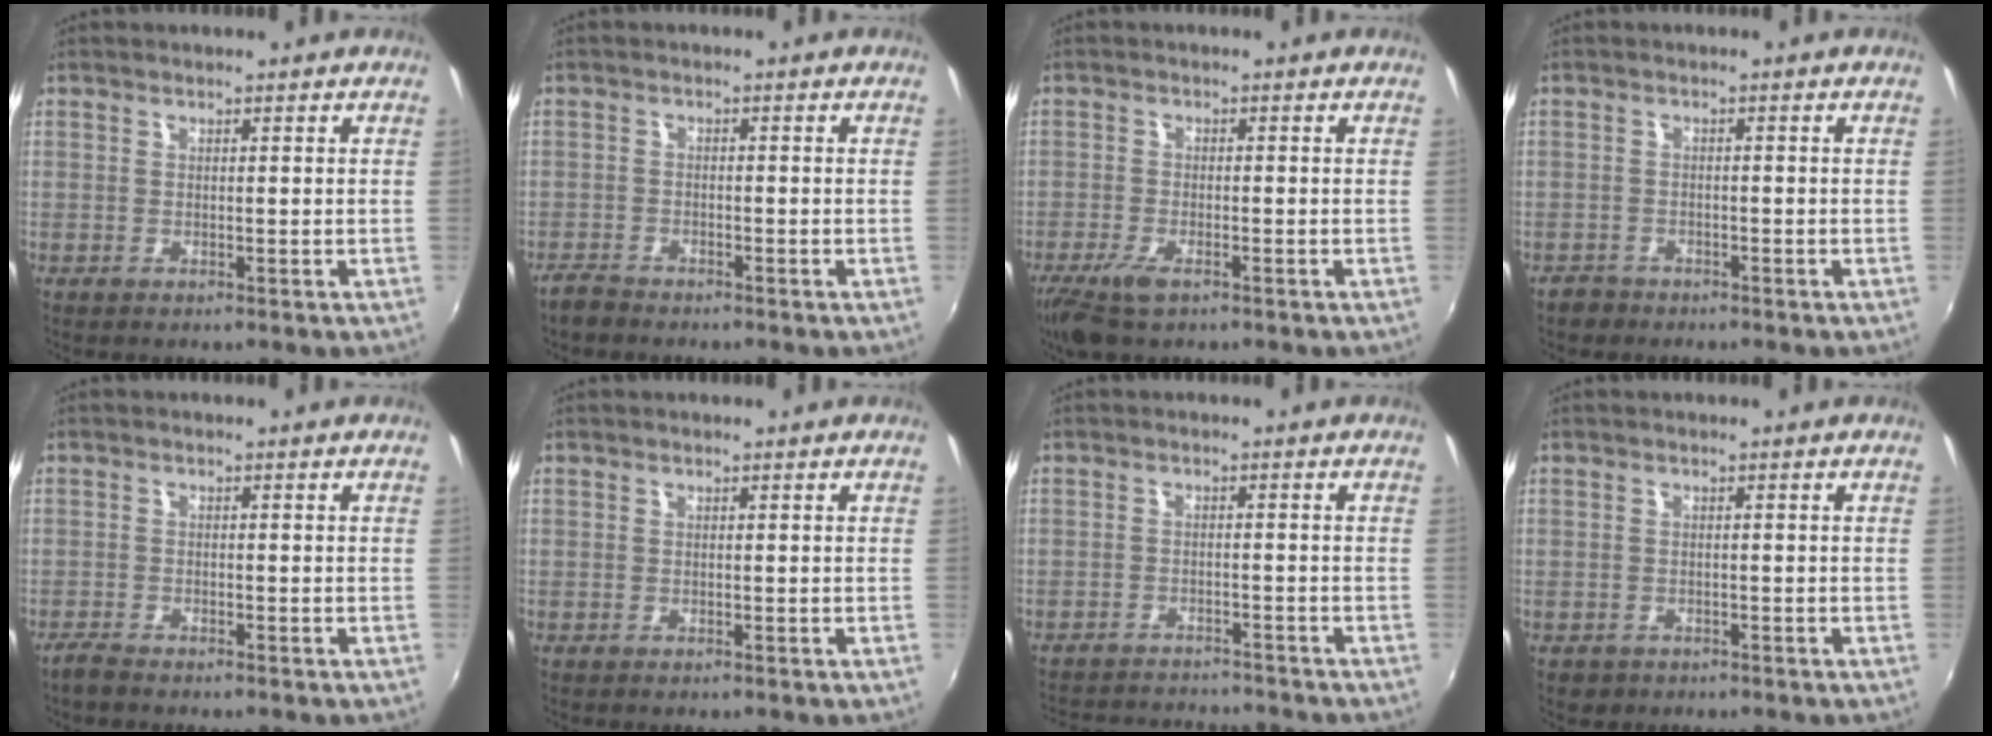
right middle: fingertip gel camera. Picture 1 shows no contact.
{"total": 2.8, "force": [-2.6, 0.7, 0.6], "torque": [-0.026, -0.005, -0.052]}
{"total": 6.1, "force": [-4.1, 2.0, 4.0], "torque": [-0.100, -0.021, -0.077]}
{"total": 2.4, "force": [-1.9, 1.4, 0.3], "torque": [-0.014, 0.000, -0.032]}
{"total": 2.2, "force": [-2.0, 0.3, 0.8], "torque": [-0.026, -0.005, -0.040]}
{"total": 0.0}
{"total": 10.7, "force": [-10.1, 1.8, 3.0], "torque": [-0.079, 0.003, -0.150]}
{"total": 1.8, "force": [-1.0, 1.4, 0.6], "torque": [-0.015, -0.003, -0.012]}